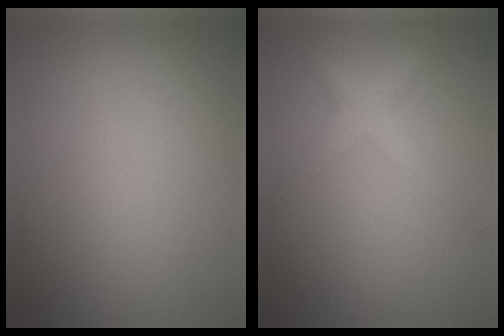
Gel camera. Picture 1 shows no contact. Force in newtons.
{"total": 2.9, "press": 2.9, "slide": 0.1}